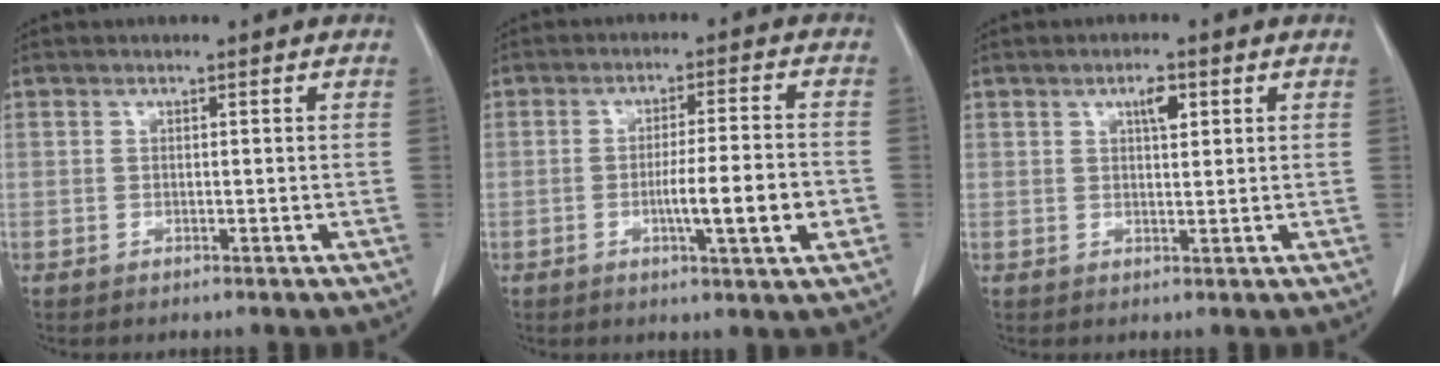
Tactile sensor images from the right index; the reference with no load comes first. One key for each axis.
{"total": 8.7, "fx": -2.3, "fy": 0.3, "fz": 8.3, "tx": -0.128, "ty": -0.002, "tz": -0.036}
{"total": 2.9, "fx": 1.3, "fy": 0.9, "fz": 2.4, "tx": -0.040, "ty": 0.001, "tz": 0.023}